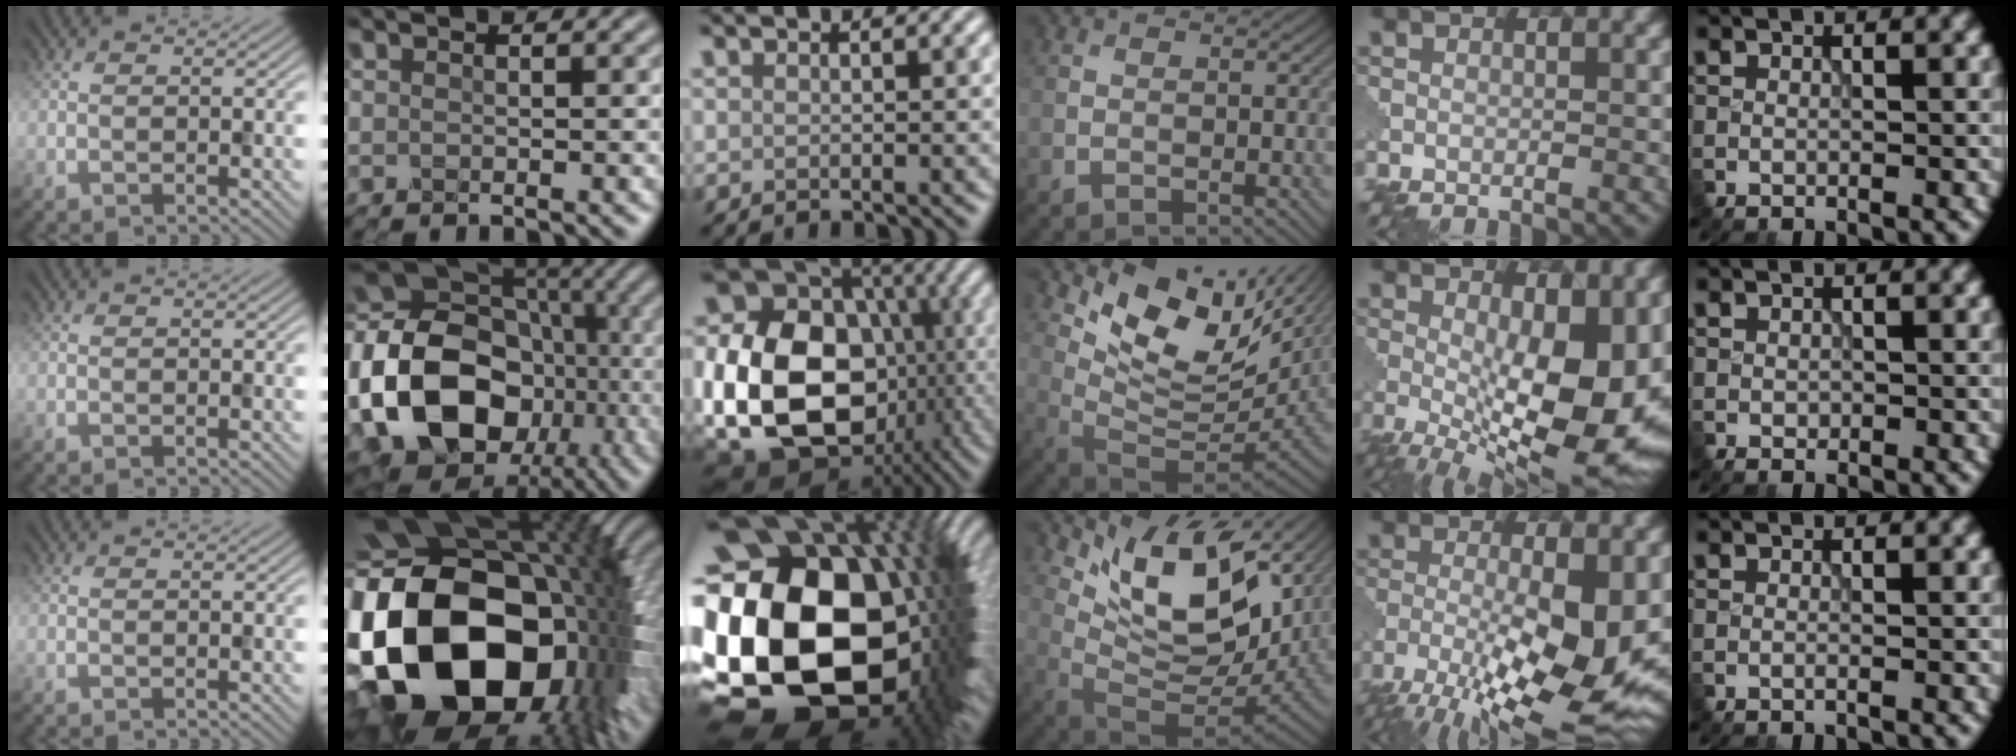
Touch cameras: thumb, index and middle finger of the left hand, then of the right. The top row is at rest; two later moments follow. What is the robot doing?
{"motion": "dispense", "object": "glue stick"}